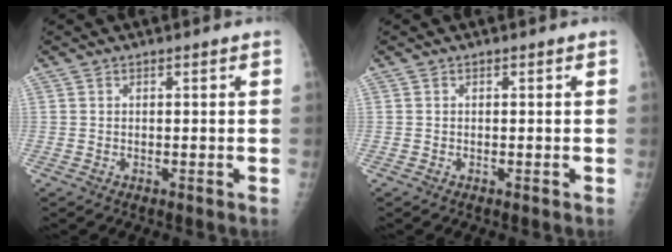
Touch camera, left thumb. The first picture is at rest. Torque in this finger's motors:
{"motor_torque": [0.00, 0.01, -0.03, -0.02, 0.00]}